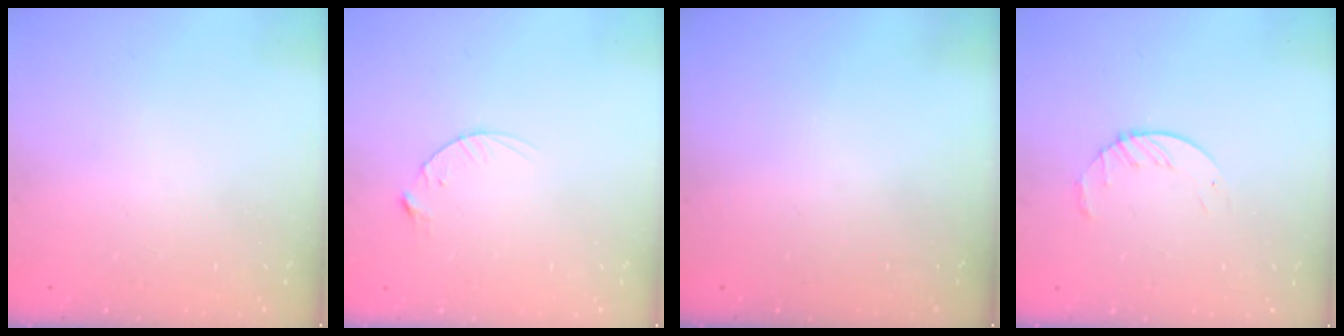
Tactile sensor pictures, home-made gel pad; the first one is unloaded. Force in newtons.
{"total": 3.5, "press": 3.5, "slide": 0.4}
{"total": 0.0}
{"total": 3.8, "press": 3.8, "slide": 0.4}